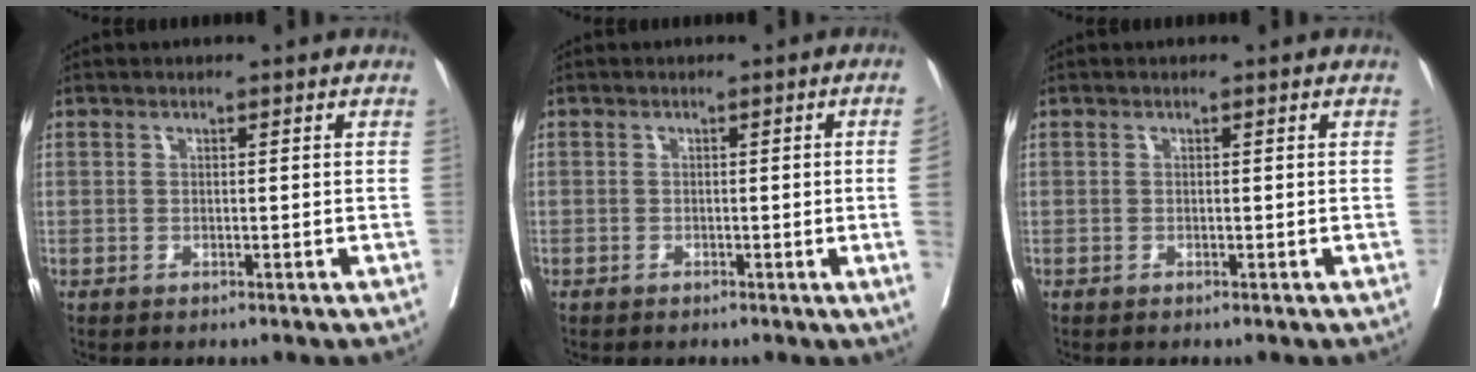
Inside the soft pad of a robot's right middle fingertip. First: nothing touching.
{"total": 3.1, "force": [-0.6, -1.2, 2.8], "torque": [-0.035, -0.005, -0.008]}
{"total": 0.0}